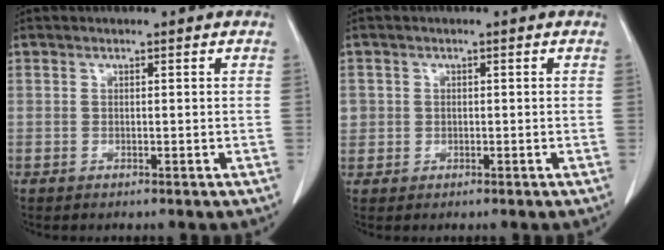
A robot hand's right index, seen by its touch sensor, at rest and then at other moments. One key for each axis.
{"total": 2.4, "fx": 0.3, "fy": 2.4, "fz": 0.5, "tx": -0.006, "ty": 0.004, "tz": 0.008}